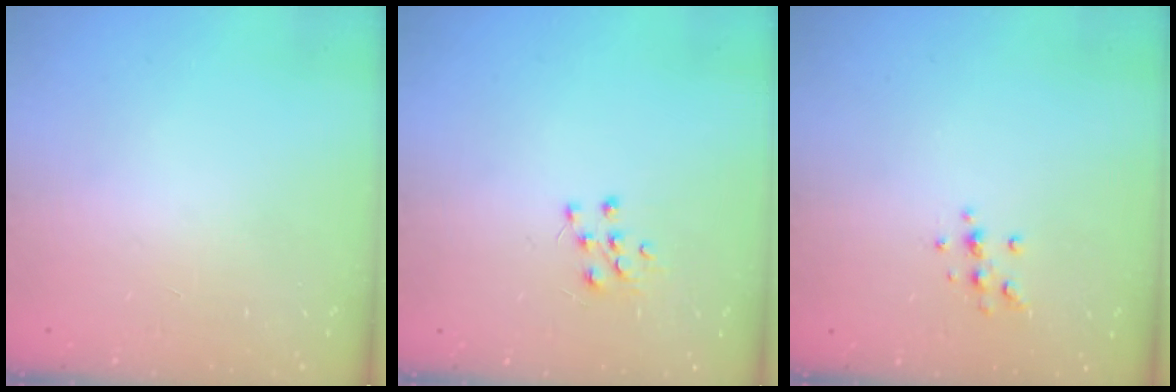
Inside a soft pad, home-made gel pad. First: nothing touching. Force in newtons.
{"total": 6.3, "press": 6.3, "slide": 0.5}
{"total": 5.6, "press": 5.6, "slide": 0.6}